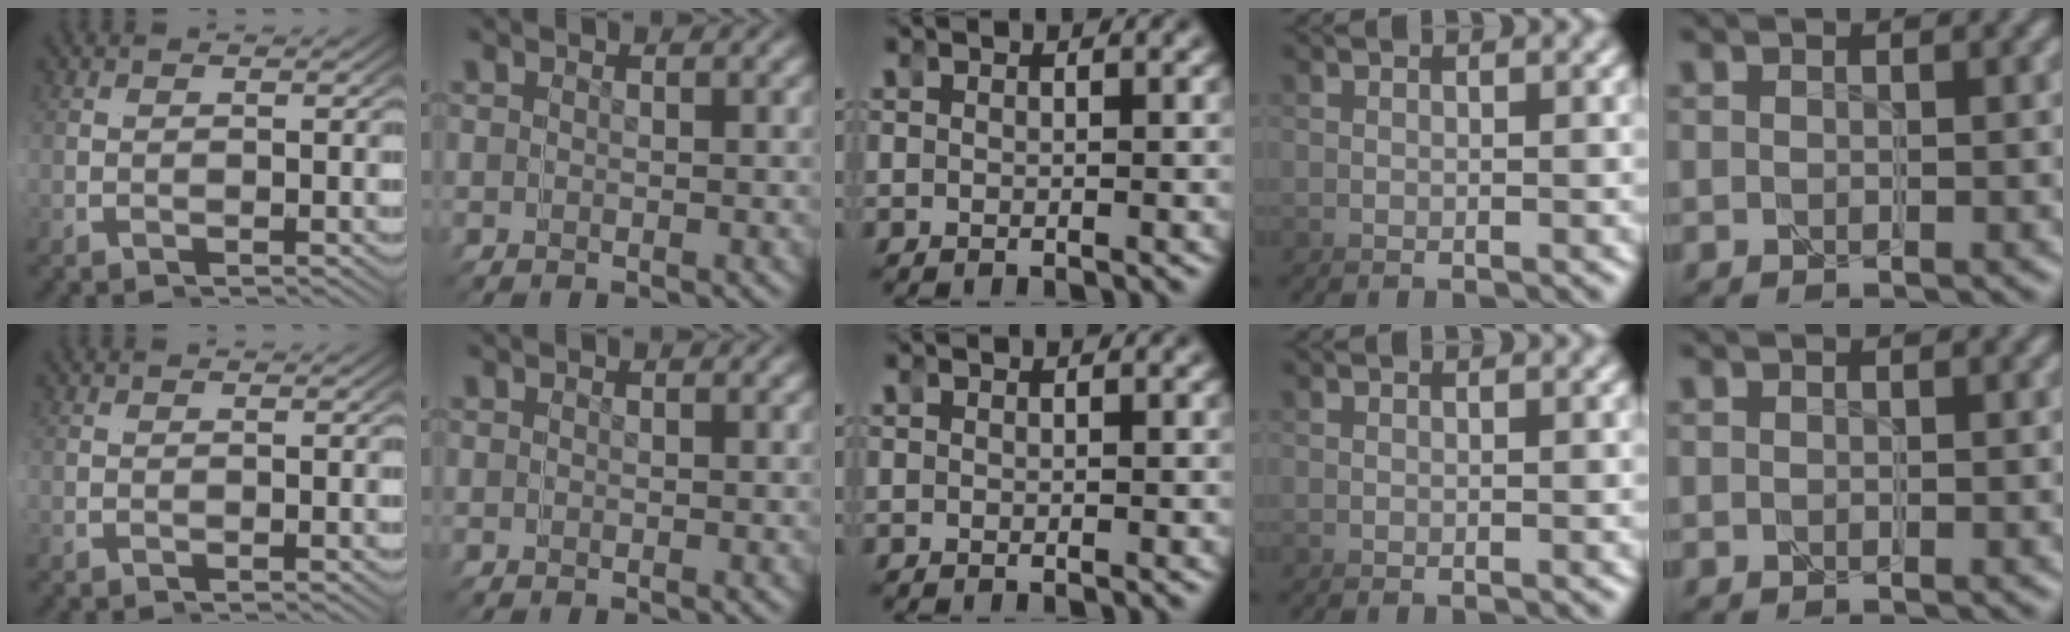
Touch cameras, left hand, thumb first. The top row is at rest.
{}